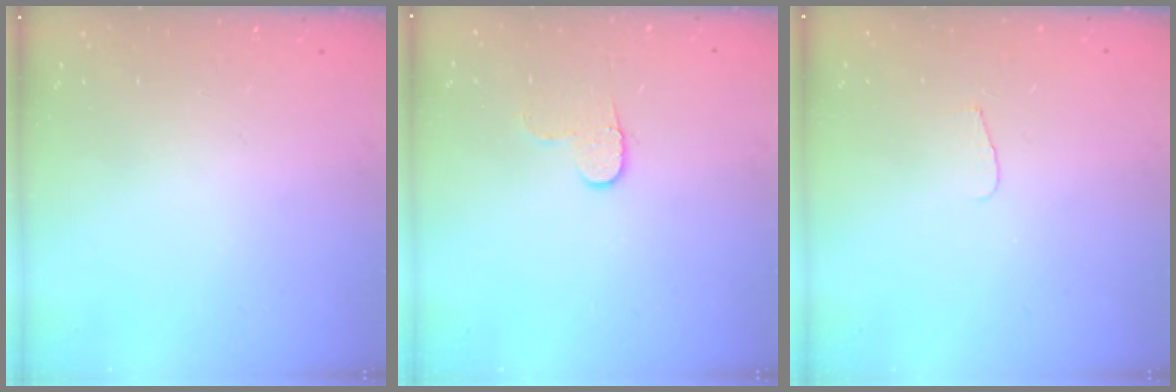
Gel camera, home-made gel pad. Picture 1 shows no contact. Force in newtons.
{"total": 4.9, "press": 4.9, "slide": 0.5}
{"total": 3.3, "press": 3.3, "slide": 0.4}